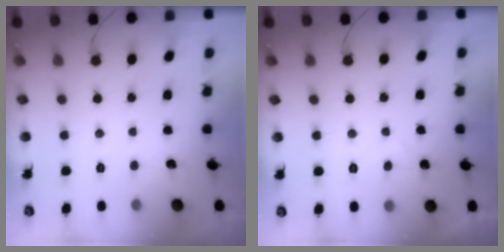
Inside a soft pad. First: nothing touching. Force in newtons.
{"total": 2.3, "press": 2.1, "slide": 0.8}